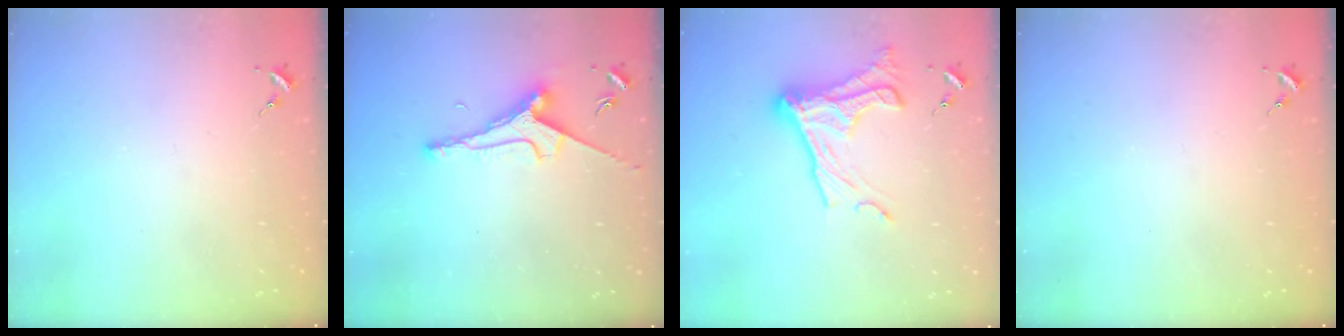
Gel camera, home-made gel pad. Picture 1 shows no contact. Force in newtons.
{"total": 7.8, "press": 7.7, "slide": 1.0}
{"total": 16.7, "press": 16.6, "slide": 1.1}
{"total": 0.0}